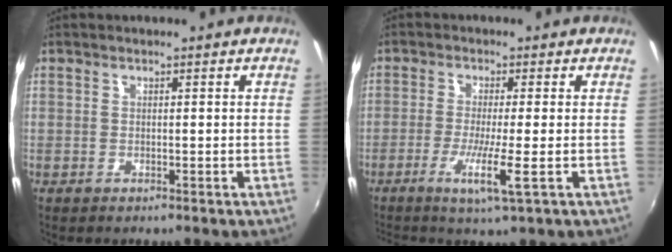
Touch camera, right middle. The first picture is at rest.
{"total": 5.3, "force": [-2.0, -1.0, 4.8], "torque": [-0.107, -0.013, -0.042]}